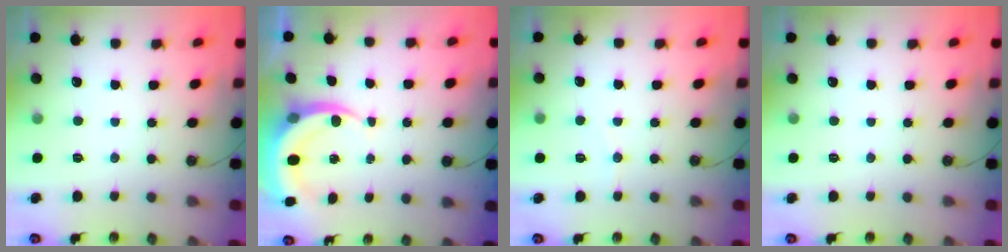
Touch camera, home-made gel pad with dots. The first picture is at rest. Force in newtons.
{"total": 6.3, "press": 6.3, "slide": 0.7}
{"total": 3.7, "press": 3.6, "slide": 0.6}
{"total": 0.0}